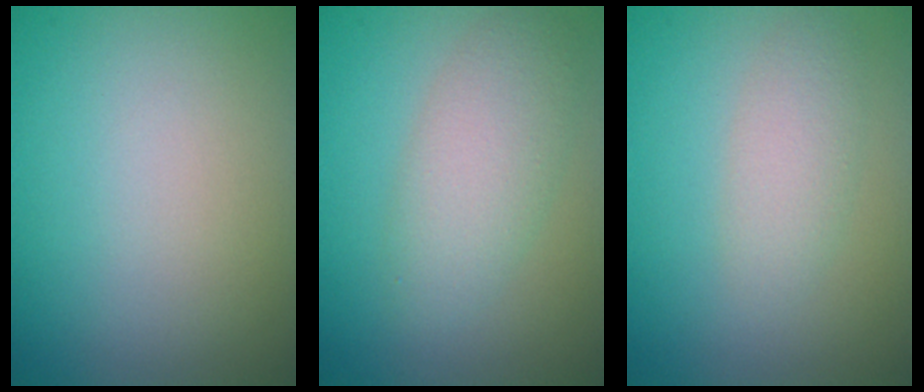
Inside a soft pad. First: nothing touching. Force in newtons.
{"total": 3.9, "press": 3.9, "slide": 0.1}
{"total": 2.2, "press": 2.2, "slide": 0.1}